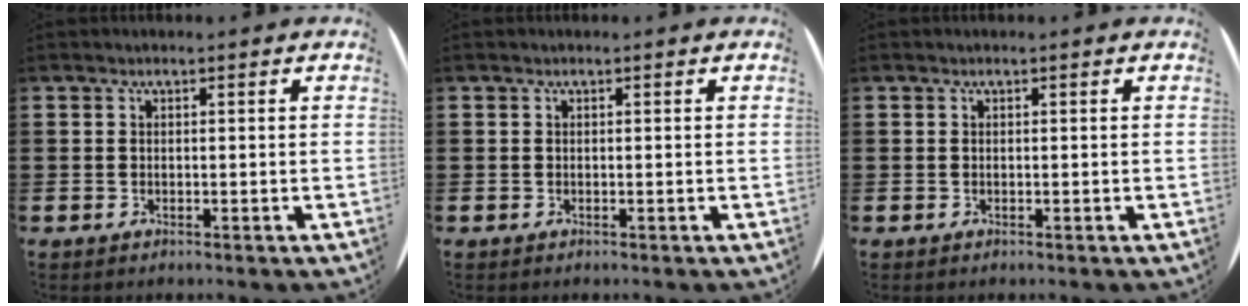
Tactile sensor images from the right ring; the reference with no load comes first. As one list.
[{"total": 0.0}, {"total": 0.0}]